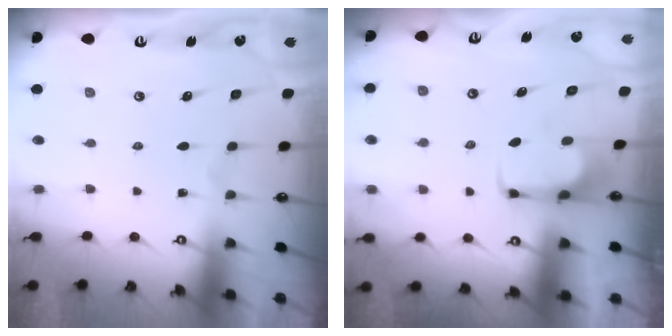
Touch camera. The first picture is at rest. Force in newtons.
{"total": 2.1, "press": 2.1, "slide": 0.4}